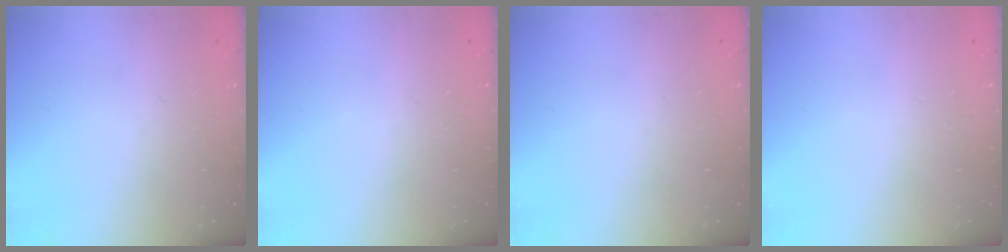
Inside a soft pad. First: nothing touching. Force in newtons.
{"total": 0.0}
{"total": 0.0}
{"total": 0.0}